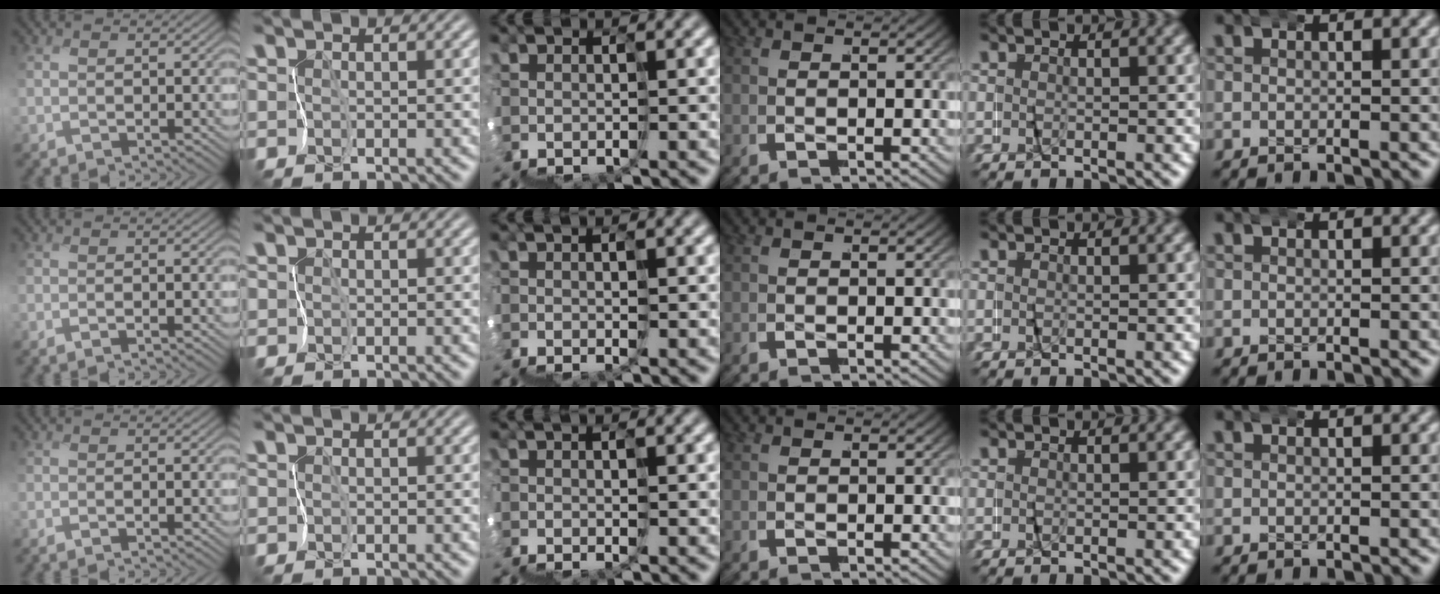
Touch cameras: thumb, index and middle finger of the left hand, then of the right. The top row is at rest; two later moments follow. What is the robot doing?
{"motion": "wrap", "object": "napkin"}